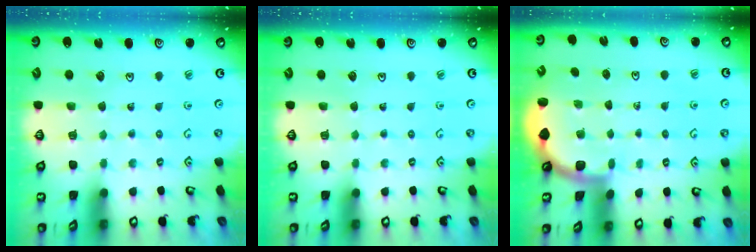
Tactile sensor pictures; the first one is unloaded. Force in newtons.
{"total": 0.0}
{"total": 1.7, "press": 1.7, "slide": 0.1}